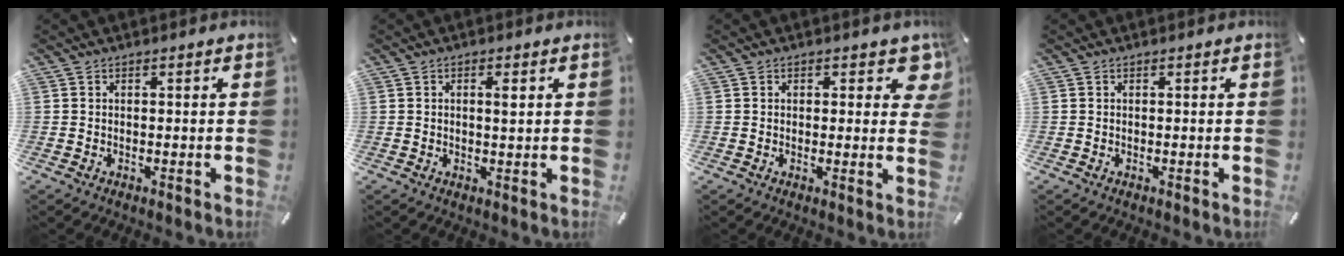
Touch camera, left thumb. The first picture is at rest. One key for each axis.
{"total": 2.1, "fx": 0.6, "fy": 0.8, "fz": 1.9, "tx": -0.031, "ty": 0.000, "tz": 0.006}
{"total": 4.8, "fx": 2.4, "fy": 2.7, "fz": 3.1, "tx": -0.019, "ty": -0.011, "tz": 0.034}
{"total": 0.0}